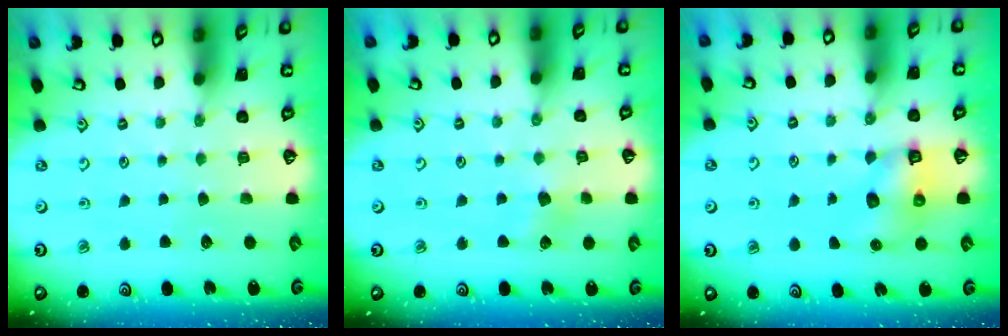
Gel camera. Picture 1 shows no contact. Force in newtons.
{"total": 5.8, "press": 5.8, "slide": 0.6}
{"total": 6.7, "press": 6.6, "slide": 1.0}